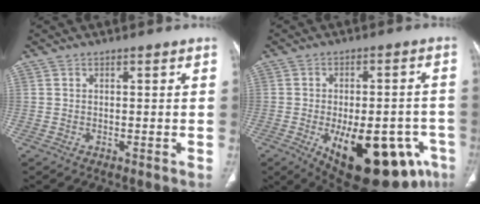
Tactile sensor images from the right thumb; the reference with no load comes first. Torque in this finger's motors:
{"motor_torque": [2.55, 2.46, 1.32, -1.33, 0.43]}